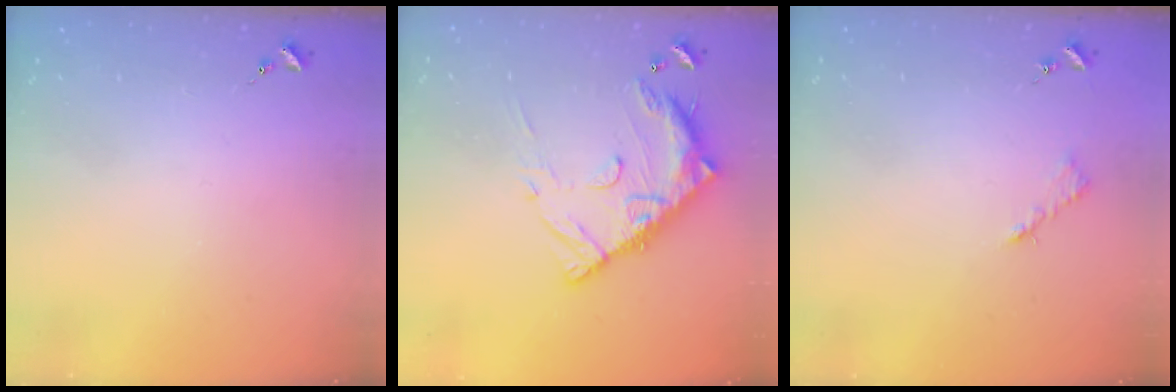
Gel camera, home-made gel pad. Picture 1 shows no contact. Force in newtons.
{"total": 16.1, "press": 16.0, "slide": 1.3}
{"total": 3.1, "press": 3.1, "slide": 0.4}